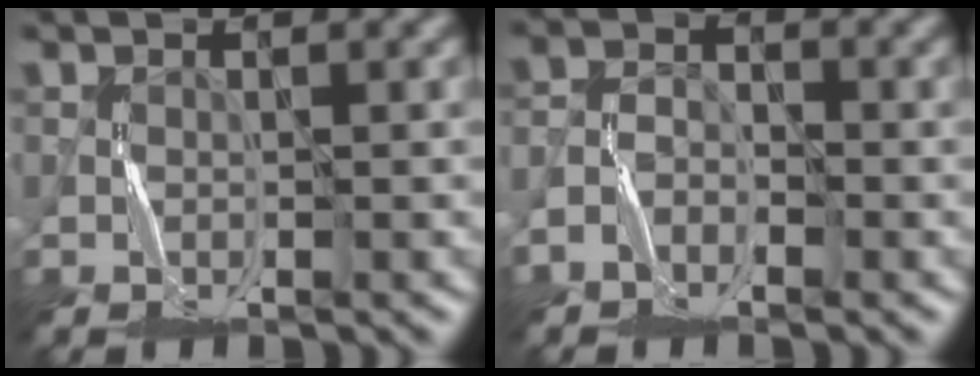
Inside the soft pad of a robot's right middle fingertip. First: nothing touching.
{"total": 2.4, "force": [-1.9, 1.3, 0.6], "torque": [-0.012, 0.008, -0.045]}